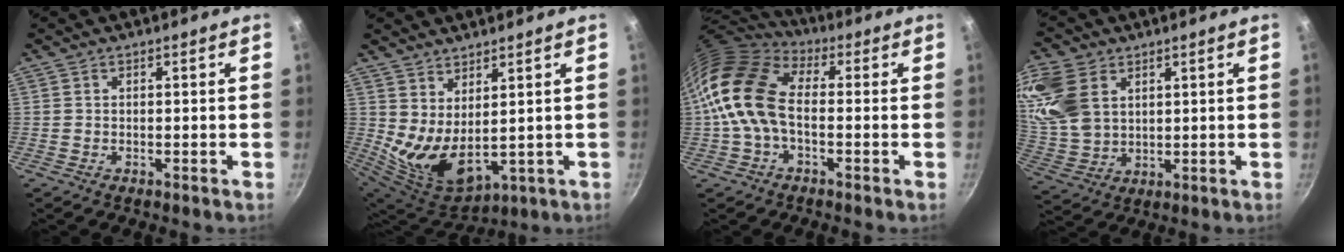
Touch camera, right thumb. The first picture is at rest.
{"total": 10.0, "force": [3.6, 4.8, 8.0], "torque": [-0.125, -0.046, 0.088]}
{"total": 14.5, "force": [-1.0, 9.1, 11.2], "torque": [-0.198, 0.034, -0.036]}
{"total": 14.8, "force": [5.8, 10.2, 9.0], "torque": [-0.185, -0.016, 0.128]}